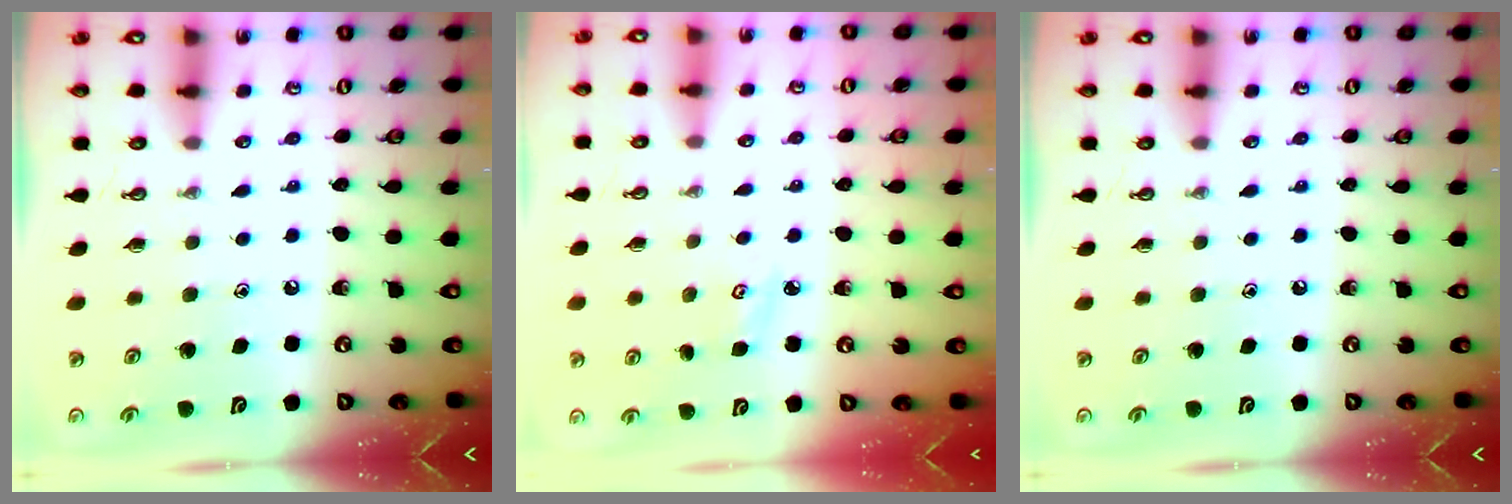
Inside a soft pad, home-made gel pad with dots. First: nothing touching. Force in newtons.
{"total": 2.8, "press": 2.8, "slide": 0.4}
{"total": 0.0}